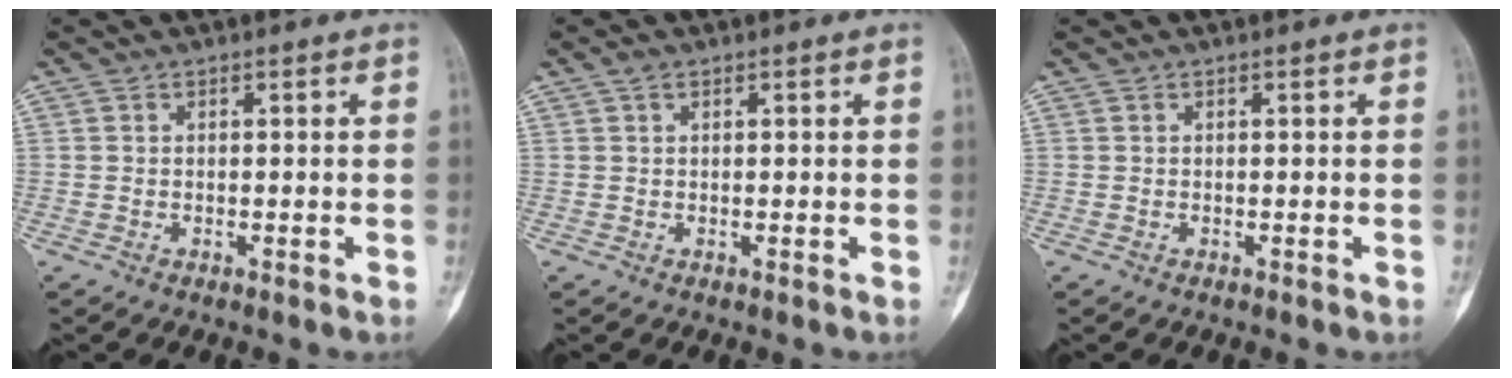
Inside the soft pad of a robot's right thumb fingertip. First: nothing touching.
{"total": 1.1, "force": [0.7, 0.6, 0.7], "torque": [-0.013, 0.005, 0.010]}
{"total": 0.0}